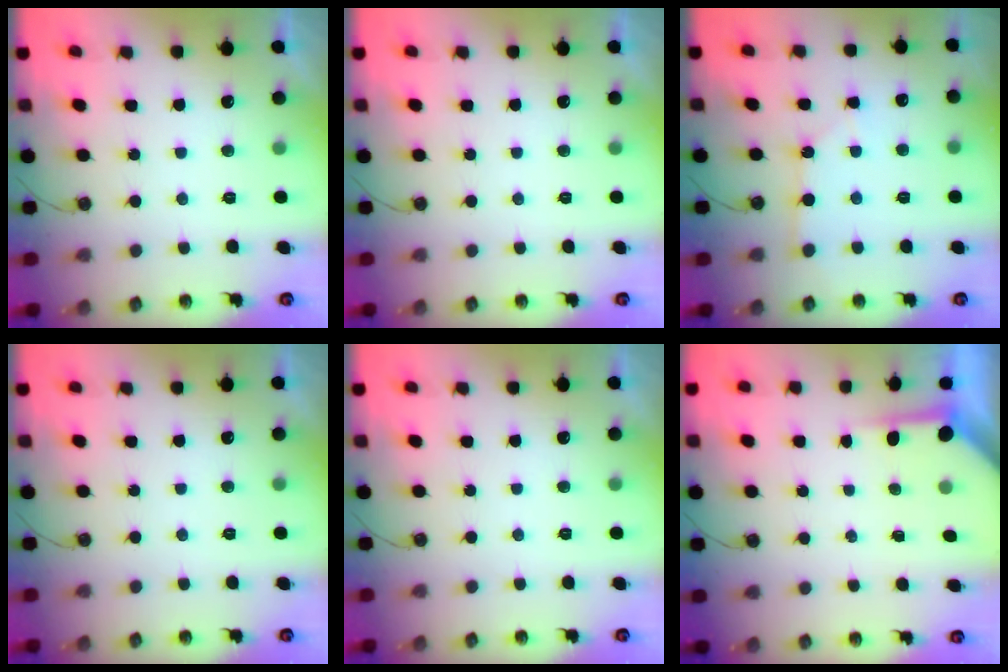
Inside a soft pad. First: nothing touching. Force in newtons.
{"total": 0.0}
{"total": 2.9, "press": 2.9, "slide": 0.4}
{"total": 0.0}
{"total": 0.0}
{"total": 3.8, "press": 3.7, "slide": 0.4}